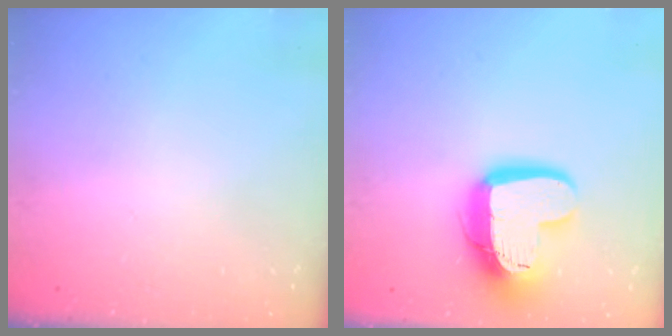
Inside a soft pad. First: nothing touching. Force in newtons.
{"total": 18.9, "press": 18.8, "slide": 1.5}